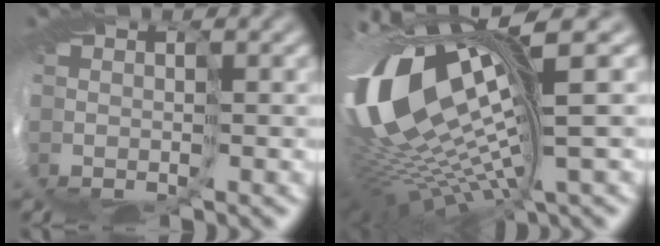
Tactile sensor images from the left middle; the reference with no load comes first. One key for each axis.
{"total": 15.6, "fx": 3.0, "fy": 5.9, "fz": 14.1, "tx": -0.285, "ty": -0.030, "tz": 0.087}